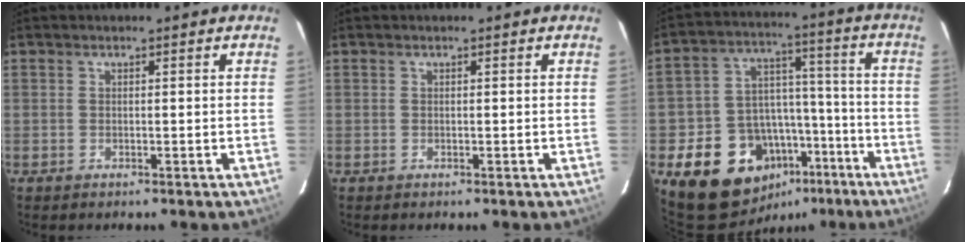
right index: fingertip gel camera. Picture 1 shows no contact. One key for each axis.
{"total": 0.0}
{"total": 17.5, "fx": -9.2, "fy": 13.3, "fz": 6.8, "tx": -0.143, "ty": 0.053, "tz": -0.112}